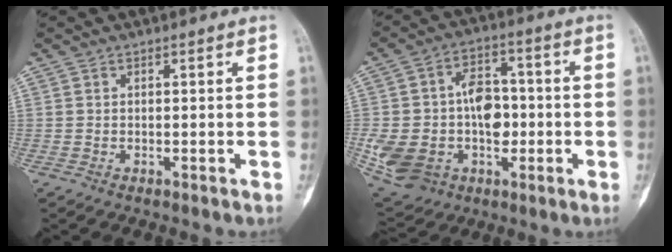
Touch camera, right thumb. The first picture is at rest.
{"total": 19.6, "force": [-2.2, 14.2, 13.3], "torque": [-0.223, 0.025, -0.016]}